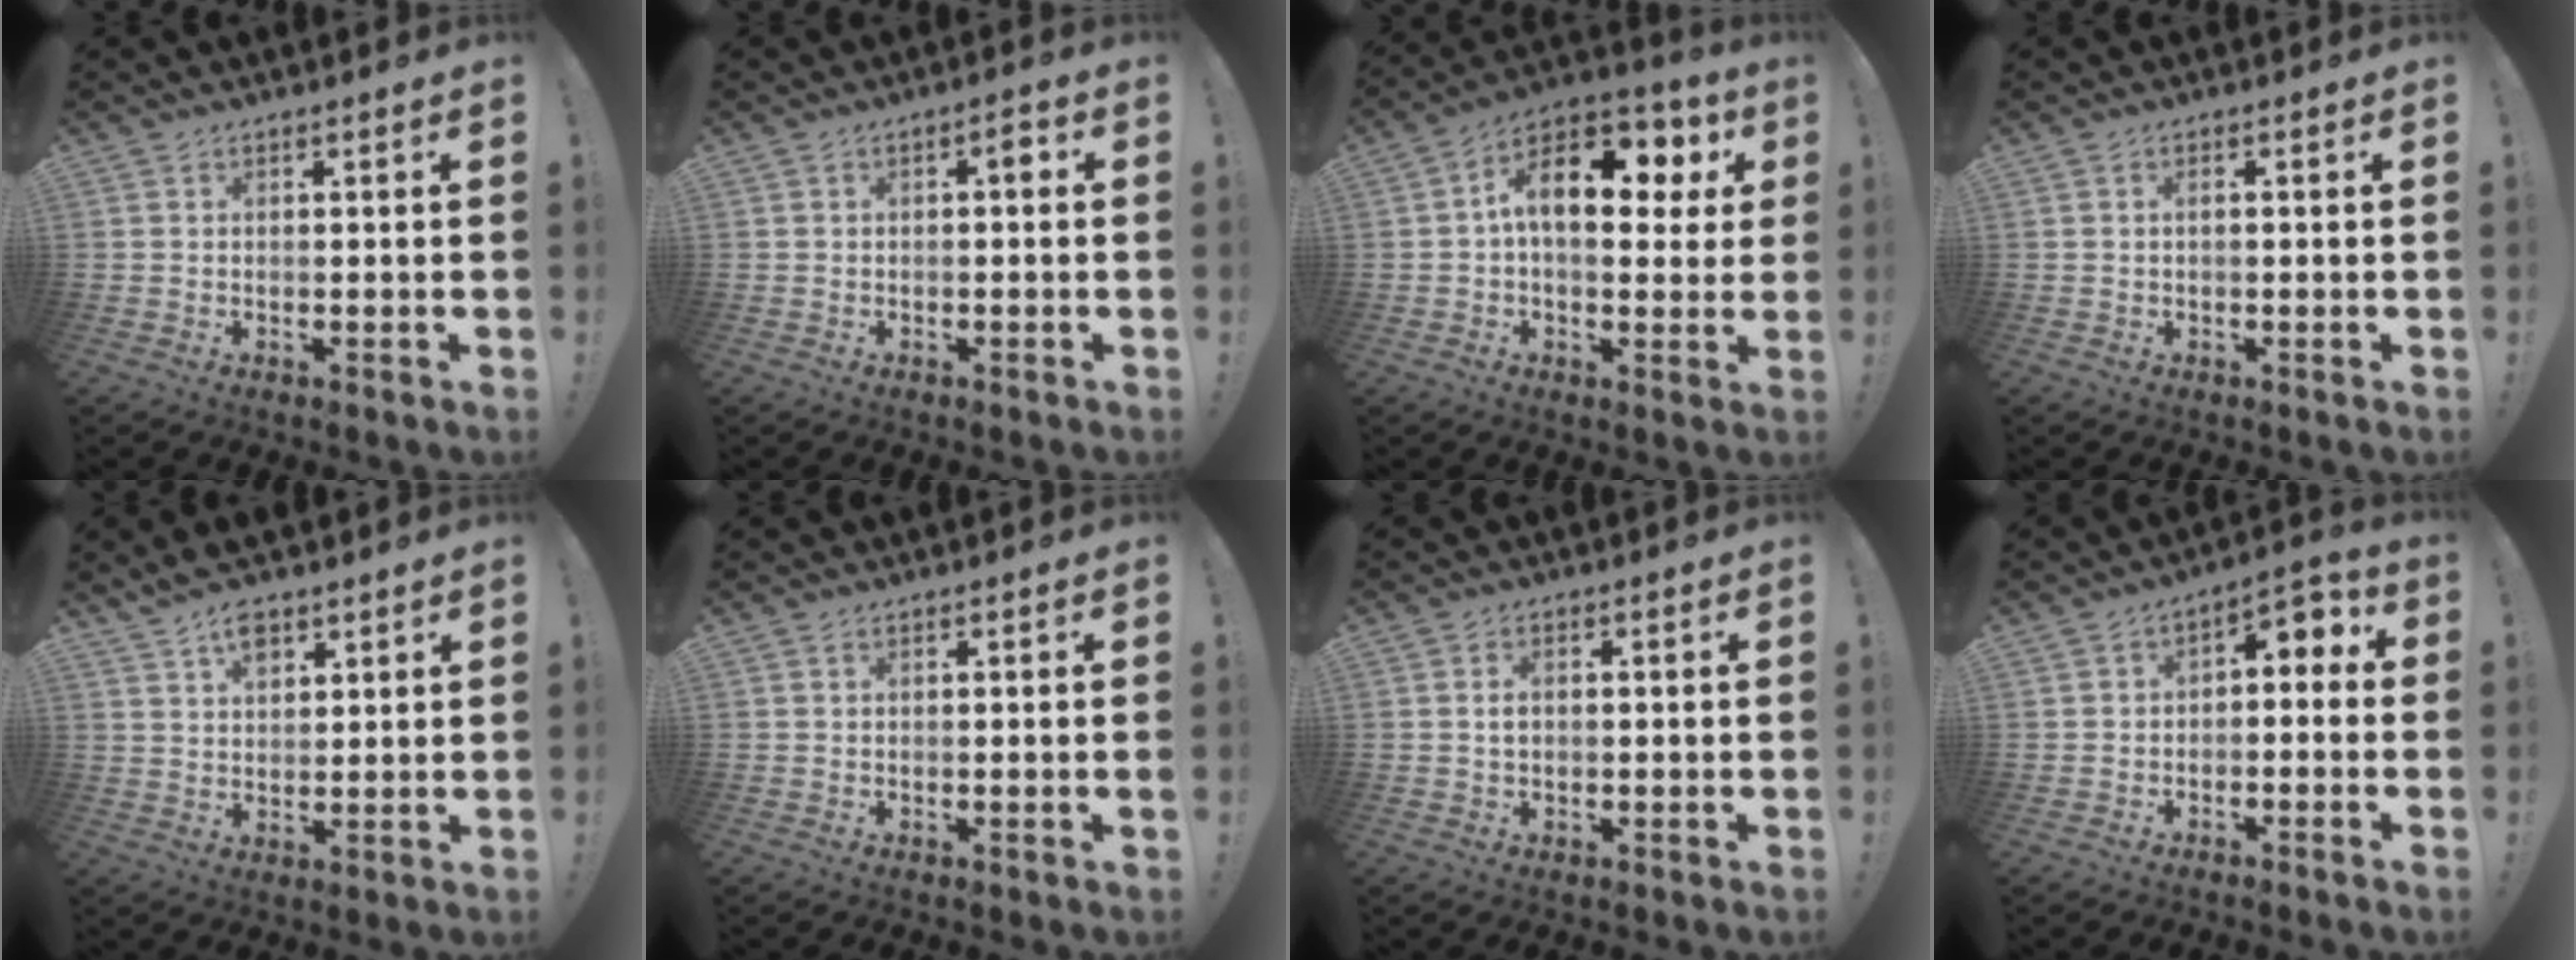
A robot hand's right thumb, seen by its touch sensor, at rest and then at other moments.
{"total": 2.1, "force": [-0.4, 0.8, 2.0], "torque": [-0.035, 0.009, -0.011]}
{"total": 15.8, "force": [4.0, 8.9, 12.4], "torque": [-0.188, 0.001, 0.069]}
{"total": 0.8, "force": [0.0, 0.1, 0.8], "torque": [-0.016, 0.001, -0.001]}
{"total": 7.0, "force": [4.8, 3.8, 3.4], "torque": [-0.057, -0.021, 0.088]}
{"total": 0.6, "force": [0.2, -0.3, 0.4], "torque": [-0.001, -0.003, 0.002]}
{"total": 1.6, "force": [0.1, 1.1, 1.3], "torque": [-0.017, 0.002, 0.000]}
{"total": 4.3, "force": [-1.7, 2.7, 2.8], "torque": [-0.026, 0.007, -0.034]}